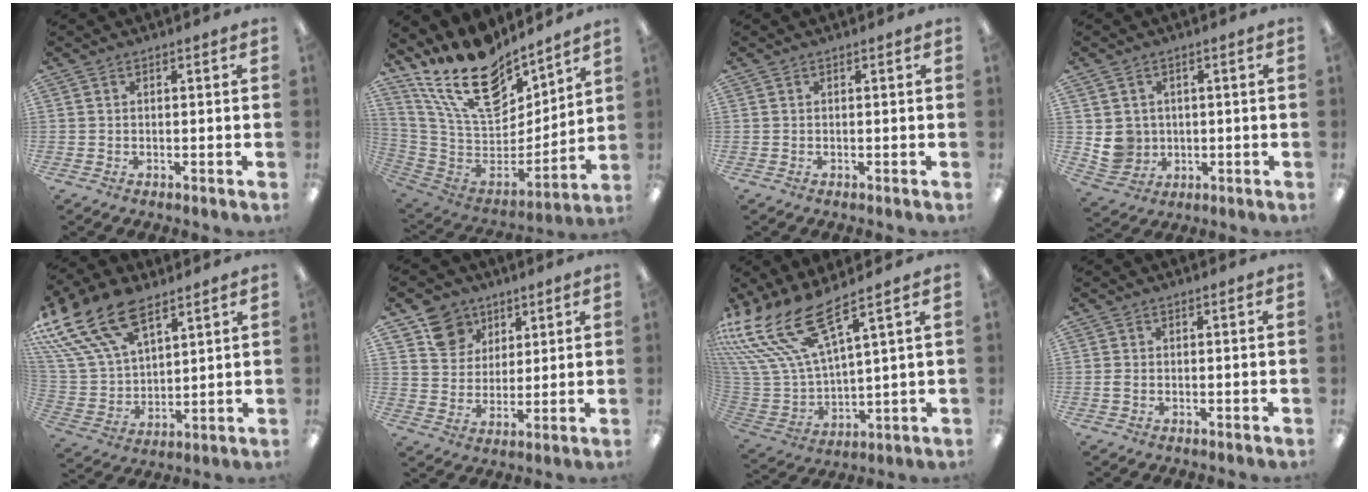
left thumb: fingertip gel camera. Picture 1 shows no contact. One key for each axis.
{"total": 22.2, "fx": 15.7, "fy": 10.4, "fz": 11.8, "tx": -0.224, "ty": -0.108, "tz": 0.282}
{"total": 0.0}
{"total": 6.4, "fx": 1.1, "fy": 6.0, "fz": 1.7, "tx": -0.046, "ty": 0.003, "tz": 0.026}
{"total": 22.1, "fx": 13.0, "fy": 12.3, "fz": 13.0, "tx": -0.300, "ty": -0.067, "tz": 0.234}
{"total": 10.3, "fx": 6.5, "fy": 7.7, "fz": 1.8, "tx": -0.035, "ty": -0.032, "tz": 0.125}
{"total": 18.6, "fx": 12.4, "fy": 6.1, "fz": 12.4, "tx": -0.291, "ty": -0.082, "tz": 0.218}
{"total": 1.3, "fx": -0.2, "fy": 0.6, "fz": 1.1, "tx": -0.021, "ty": 0.002, "tz": -0.004}